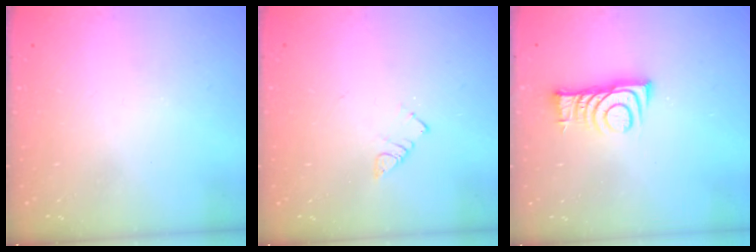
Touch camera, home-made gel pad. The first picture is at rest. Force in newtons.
{"total": 2.8, "press": 2.8, "slide": 0.5}
{"total": 8.9, "press": 8.9, "slide": 0.1}